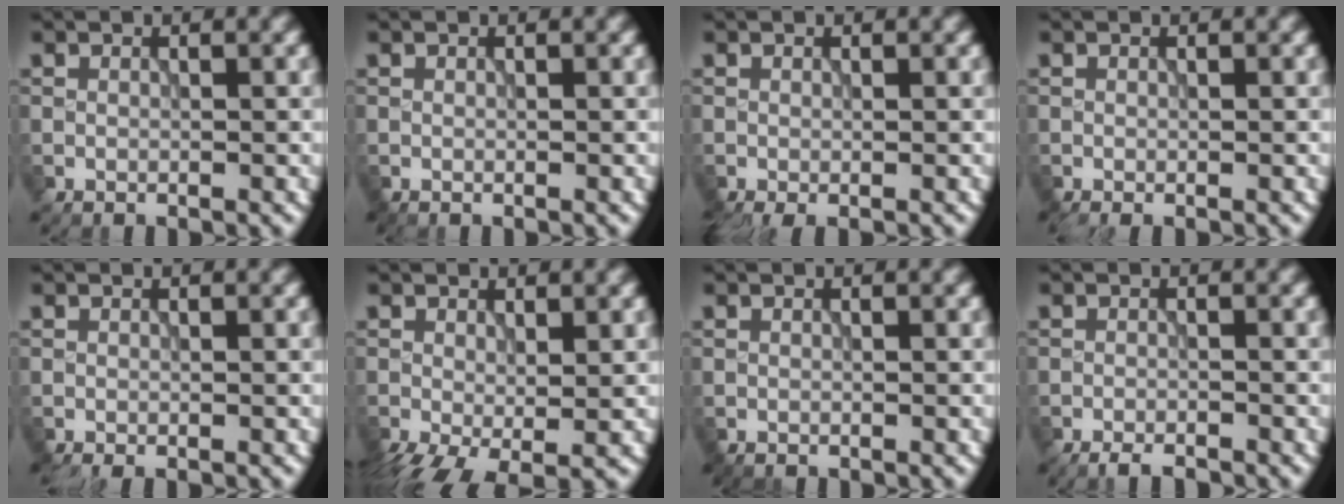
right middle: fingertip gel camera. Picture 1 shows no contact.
{"total": 0.0}
{"total": 1.6, "force": [-1.0, 0.3, 1.2], "torque": [-0.024, -0.011, -0.020]}
{"total": 0.9, "force": [-0.6, 0.1, 0.6], "torque": [-0.011, -0.007, -0.013]}
{"total": 1.4, "force": [-1.1, 0.1, 0.8], "torque": [-0.011, -0.009, -0.021]}
{"total": 5.2, "force": [-2.2, 2.2, 4.1], "torque": [-0.087, -0.023, -0.035]}
{"total": 0.8, "force": [-0.8, 0.0, 0.0], "torque": [0.004, -0.007, -0.012]}
{"total": 2.5, "force": [-2.2, 0.4, 1.1], "torque": [-0.019, -0.004, -0.038]}